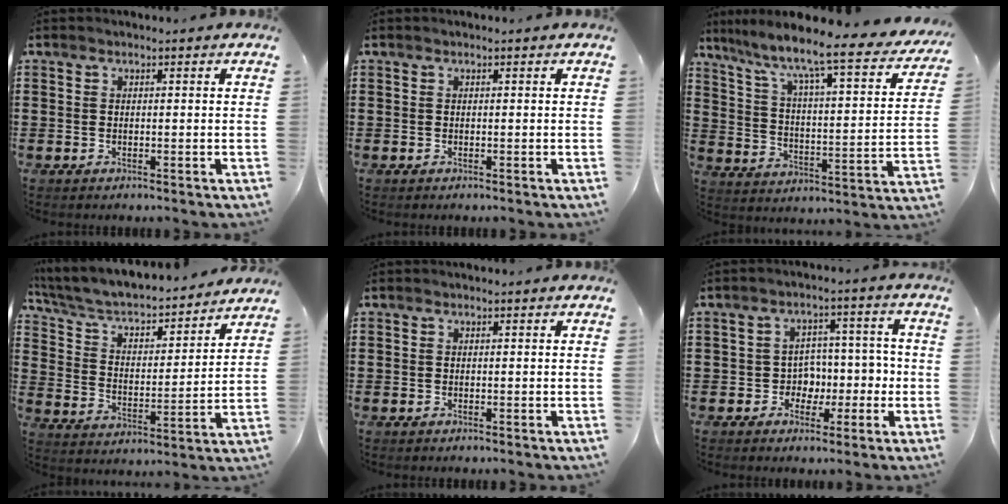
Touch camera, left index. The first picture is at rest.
{"total": 0.0}
{"total": 8.1, "force": [6.4, 0.1, 5.0], "torque": [-0.115, -0.059, 0.093]}
{"total": 4.8, "force": [4.0, 1.4, 2.1], "torque": [-0.061, -0.036, 0.061]}
{"total": 0.0}
{"total": 4.9, "force": [-1.0, 4.5, 1.6], "torque": [-0.034, 0.002, -0.024]}